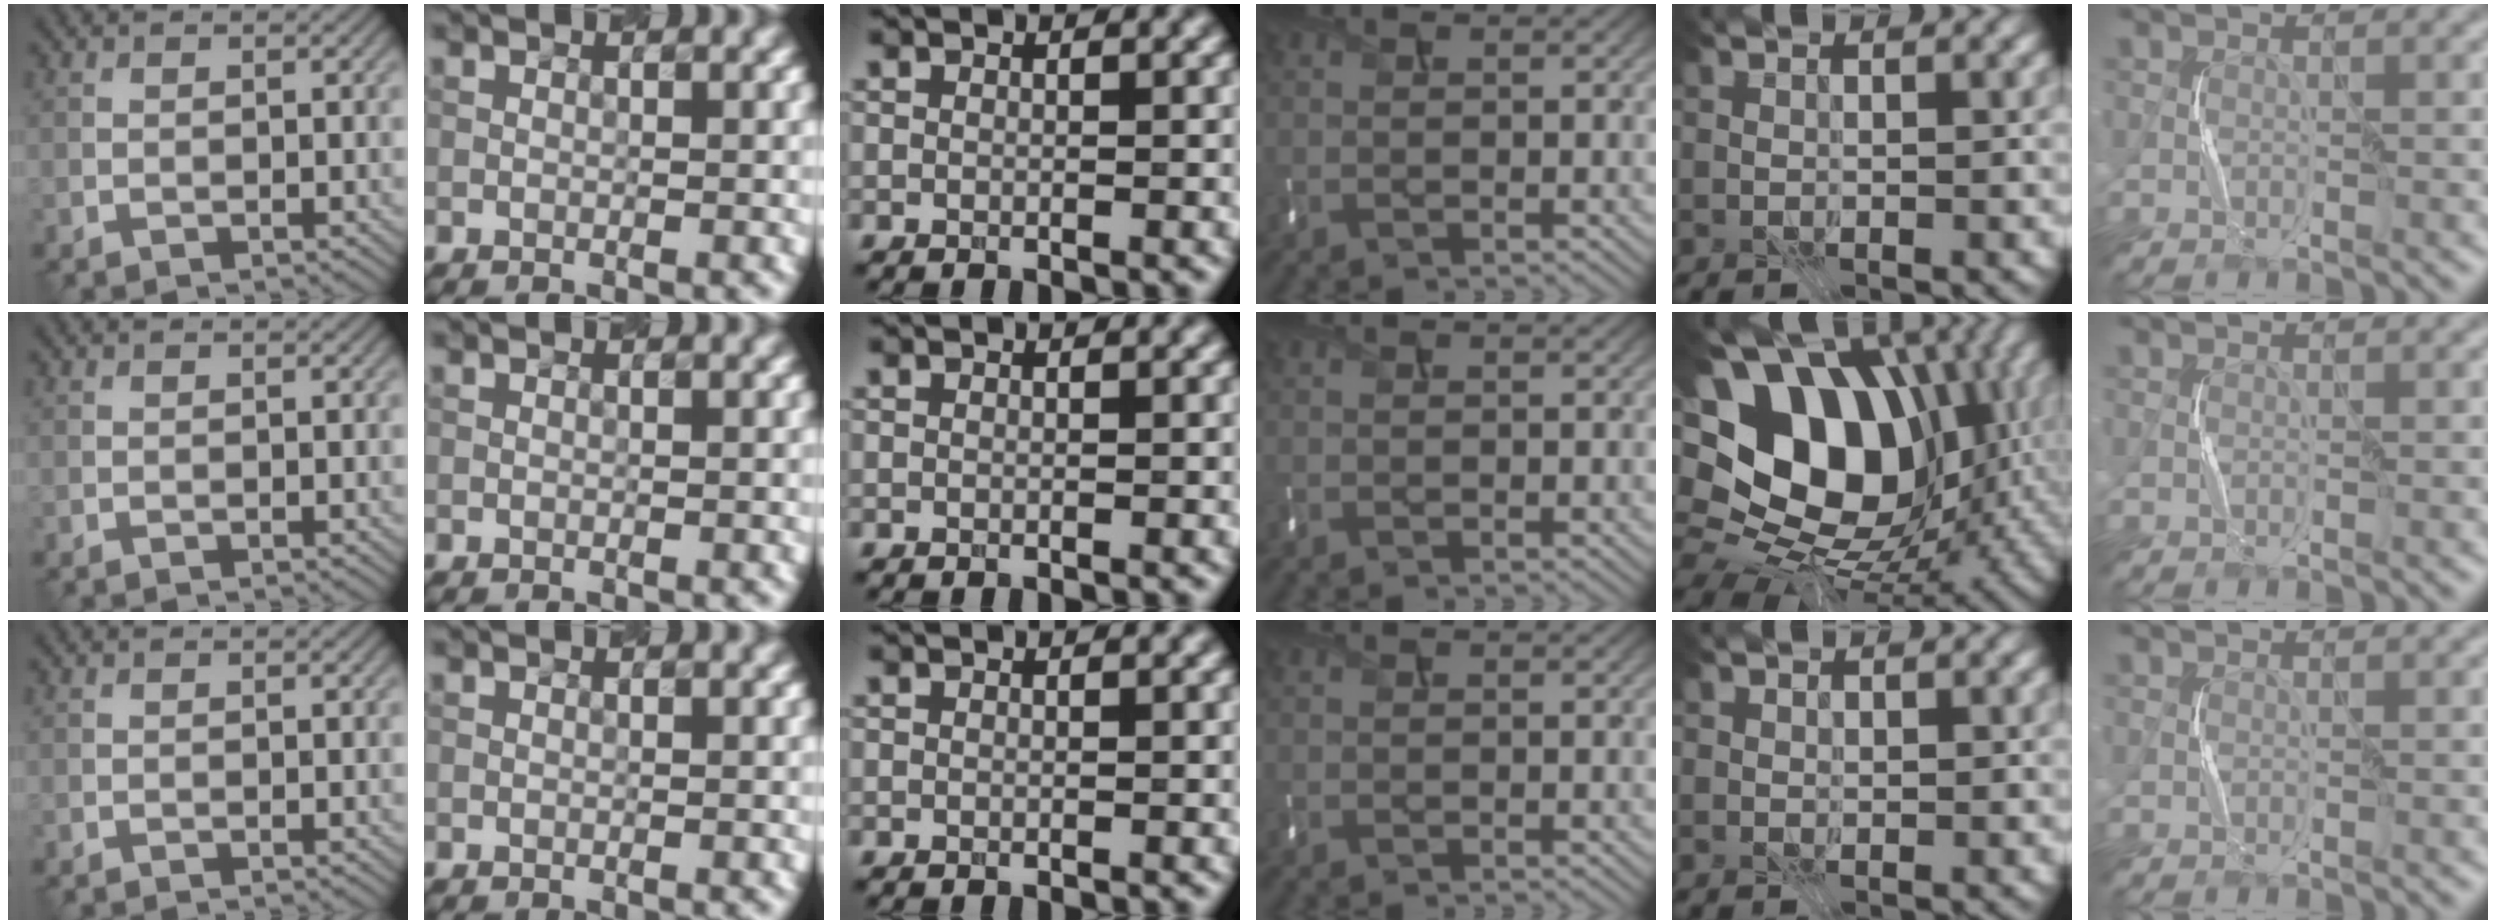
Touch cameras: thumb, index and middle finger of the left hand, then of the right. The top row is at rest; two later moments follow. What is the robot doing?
{"motion": "press", "object": "mouse"}